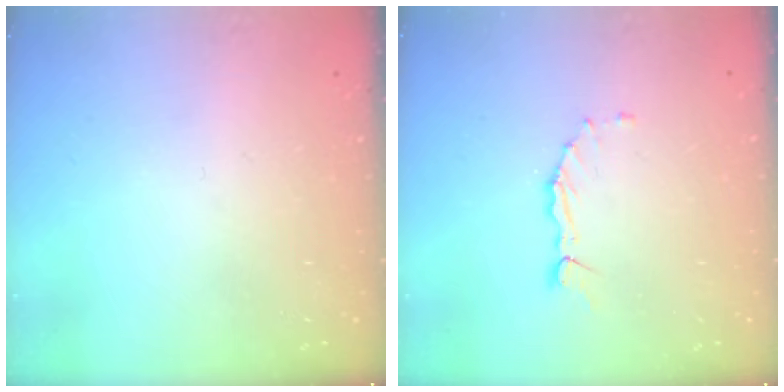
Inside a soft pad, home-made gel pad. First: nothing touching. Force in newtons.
{"total": 1.6, "press": 1.5, "slide": 0.2}